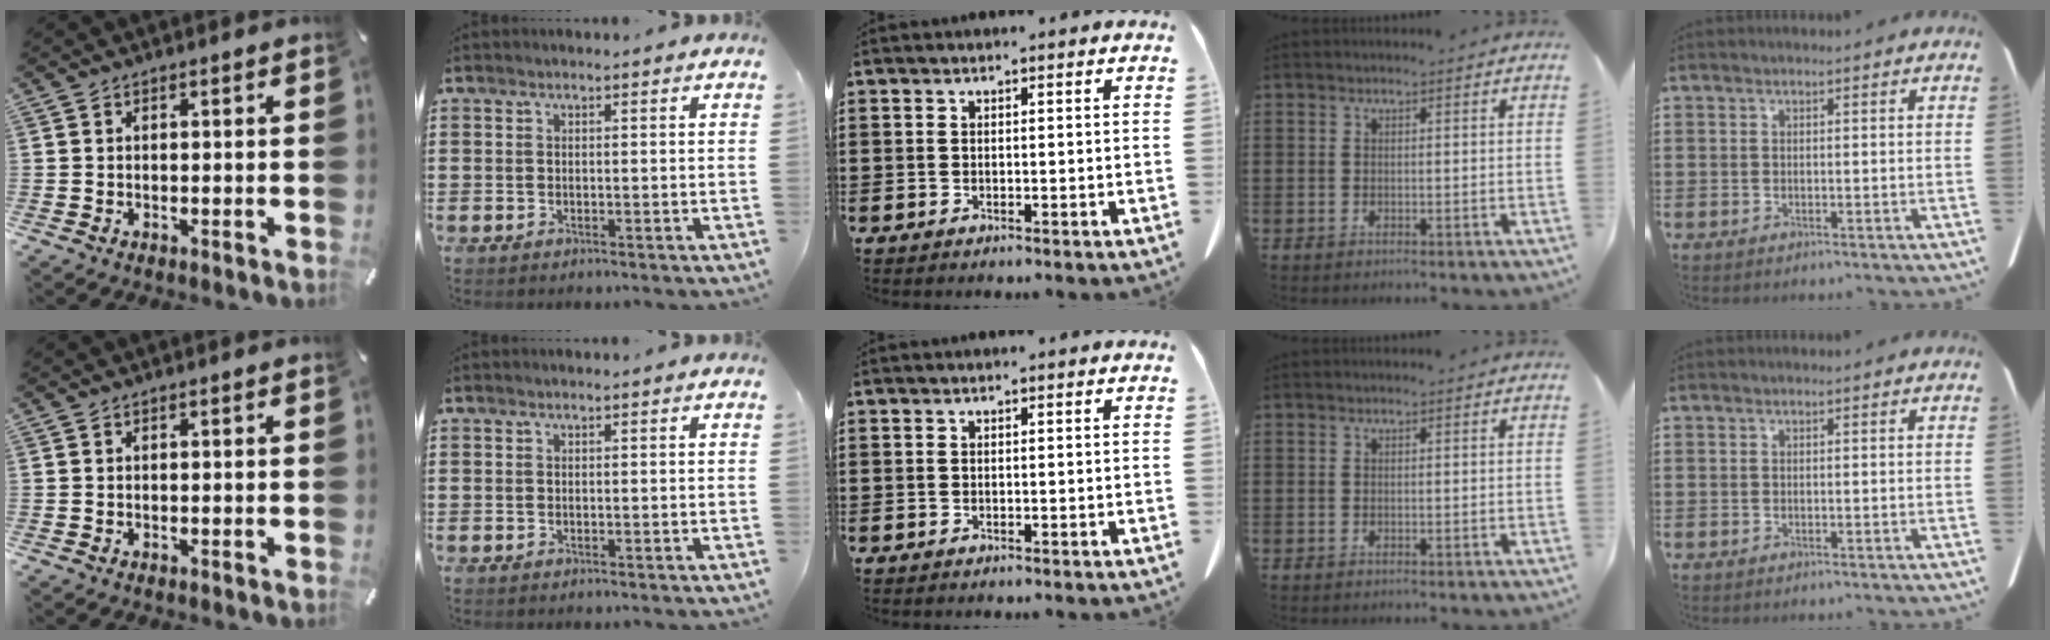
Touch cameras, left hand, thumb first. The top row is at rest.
{}